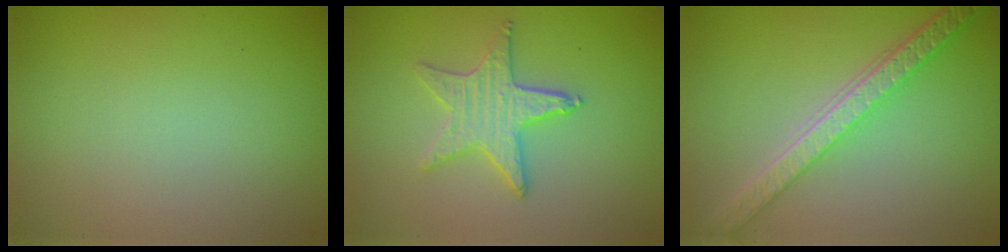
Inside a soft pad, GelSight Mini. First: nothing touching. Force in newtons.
{"total": 3.1, "press": 3.1, "slide": 0.4}
{"total": 4.8, "press": 4.1, "slide": 2.4}